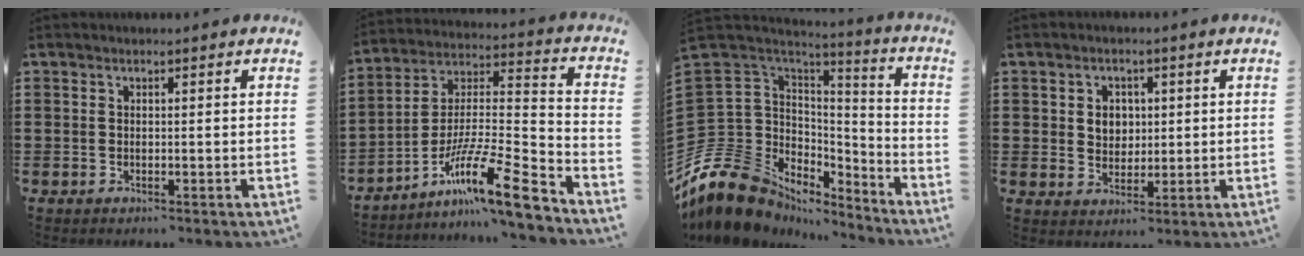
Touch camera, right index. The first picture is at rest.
{"total": 14.5, "force": [-10.1, 1.9, 10.3], "torque": [-0.175, 0.014, -0.186]}
{"total": 13.3, "force": [-7.3, 10.0, 4.7], "torque": [-0.160, -0.003, -0.138]}
{"total": 3.3, "force": [0.7, 2.9, 1.4], "torque": [-0.032, 0.006, 0.009]}